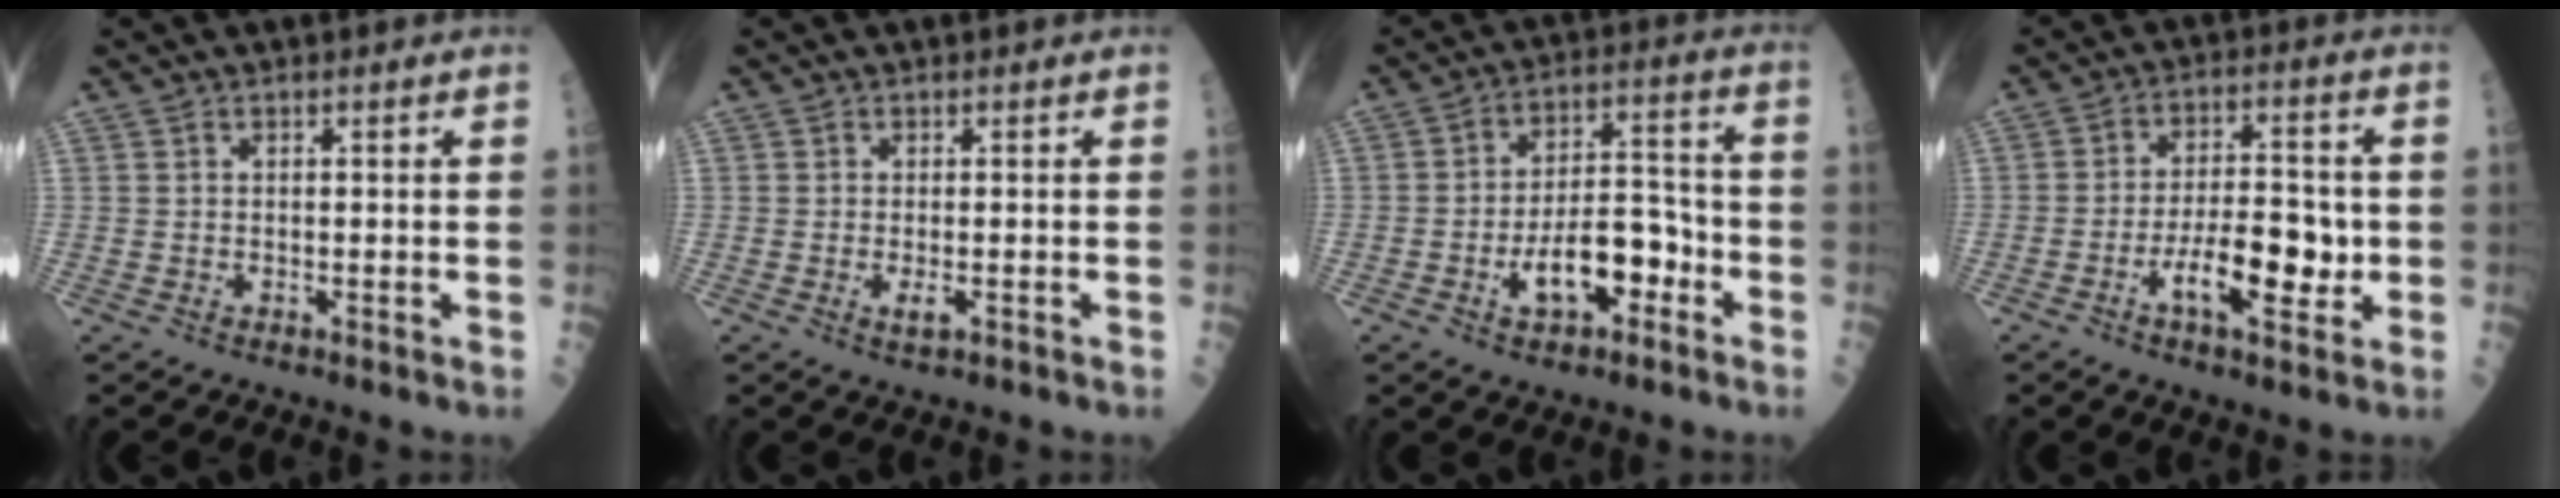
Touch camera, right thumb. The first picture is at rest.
{"total": 1.8, "force": [-0.5, 0.5, 1.7], "torque": [-0.030, -0.004, -0.010]}
{"total": 12.2, "force": [-4.4, 6.1, 9.6], "torque": [-0.136, 0.044, -0.069]}
{"total": 11.9, "force": [-3.0, 4.8, 10.5], "torque": [-0.157, 0.017, -0.050]}